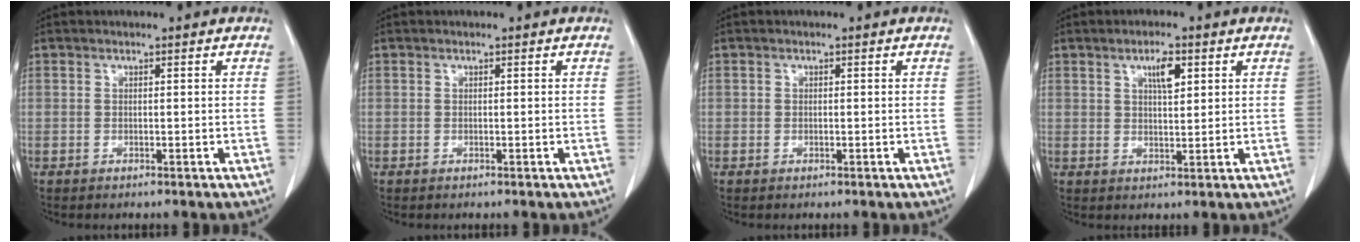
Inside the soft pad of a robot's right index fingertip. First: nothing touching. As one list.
[{"total": 0.0}, {"total": 0.0}, {"total": 3.8, "force": [1.8, 1.0, 3.2], "torque": [-0.056, -0.002, 0.031]}]